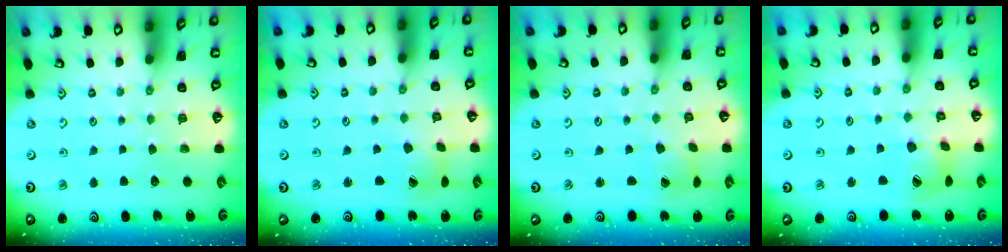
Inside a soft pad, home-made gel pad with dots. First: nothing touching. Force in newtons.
{"total": 3.0, "press": 2.9, "slide": 0.5}
{"total": 1.4, "press": 1.4, "slide": 0.2}
{"total": 9.1, "press": 9.0, "slide": 1.2}